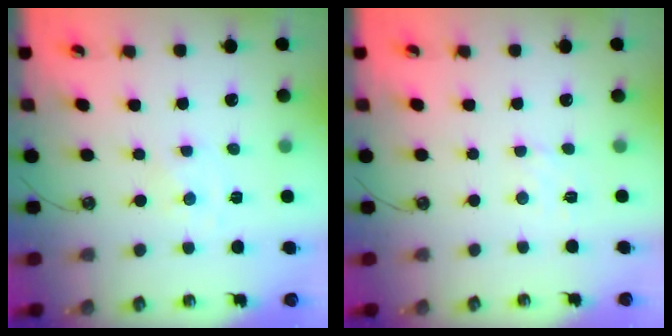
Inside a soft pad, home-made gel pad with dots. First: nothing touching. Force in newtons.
{"total": 3.4, "press": 3.3, "slide": 0.5}